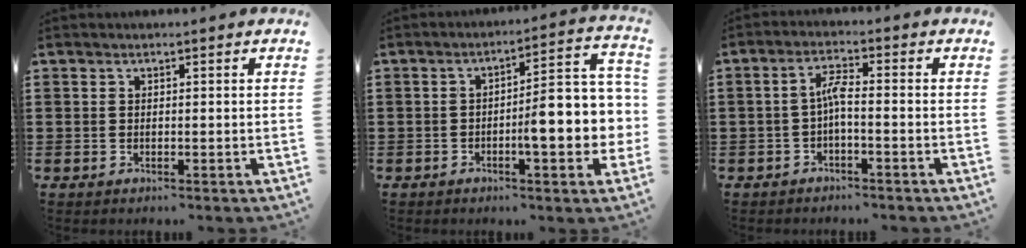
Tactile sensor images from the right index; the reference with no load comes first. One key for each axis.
{"total": 10.1, "fx": -1.7, "fy": 2.7, "fz": 9.6, "tx": -0.121, "ty": -0.023, "tz": -0.036}
{"total": 3.3, "fx": -1.0, "fy": 0.6, "fz": 3.1, "tx": -0.059, "ty": 0.006, "tz": -0.021}